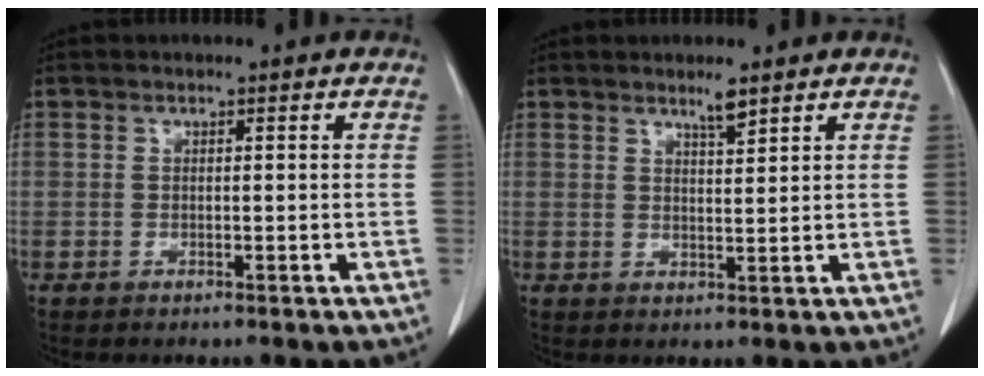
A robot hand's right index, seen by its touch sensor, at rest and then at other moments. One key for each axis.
{"total": 2.6, "fx": 2.1, "fy": 0.0, "fz": 1.6, "tx": -0.032, "ty": -0.003, "tz": 0.037}